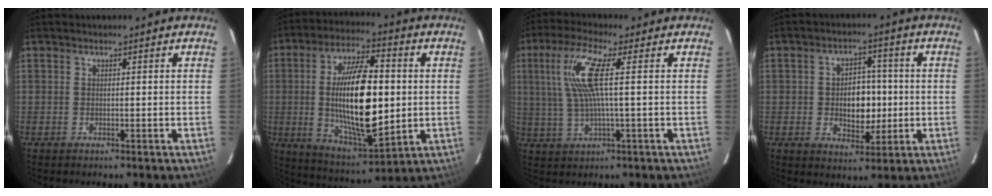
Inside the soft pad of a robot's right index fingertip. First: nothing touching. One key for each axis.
{"total": 20.7, "fx": 0.1, "fy": 7.8, "fz": 19.2, "tx": -0.350, "ty": -0.010, "tz": 0.011}
{"total": 10.3, "fx": 2.6, "fy": 4.7, "fz": 8.8, "tx": -0.168, "ty": 0.018, "tz": 0.050}
{"total": 7.8, "fx": -0.6, "fy": 5.4, "fz": 5.6, "tx": -0.099, "ty": 0.007, "tz": 0.000}